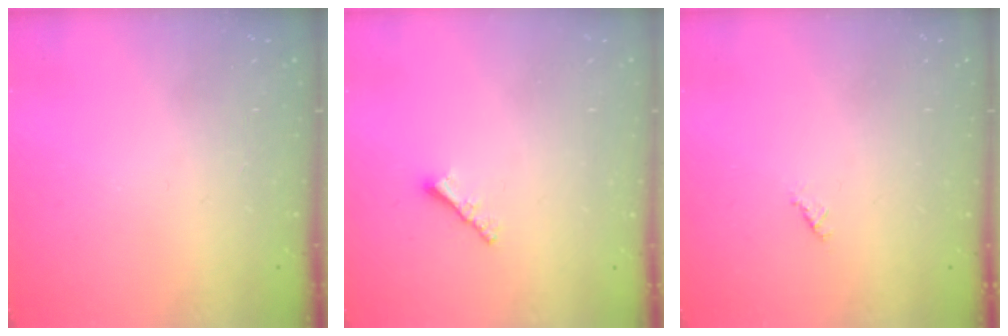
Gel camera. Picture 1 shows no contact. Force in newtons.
{"total": 2.0, "press": 2.0, "slide": 0.5}
{"total": 0.6, "press": 0.6, "slide": 0.2}